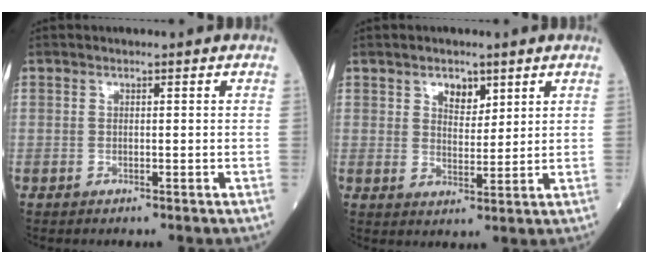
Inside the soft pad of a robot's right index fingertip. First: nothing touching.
{"total": 3.8, "force": [2.3, 2.2, 2.2], "torque": [-0.033, 0.000, 0.039]}